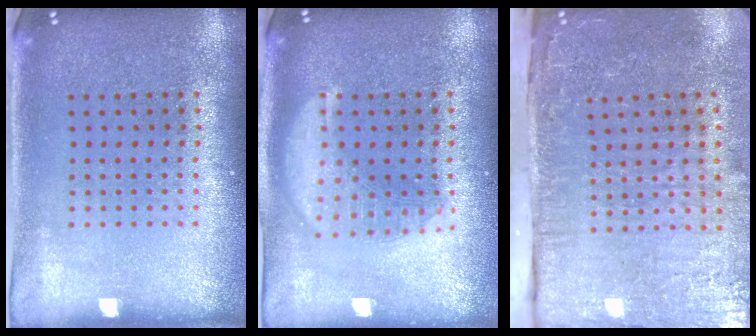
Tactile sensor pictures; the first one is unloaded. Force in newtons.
{"total": 2.8, "press": 2.7, "slide": 0.4}
{"total": 5.0, "press": 4.0, "slide": 3.0}